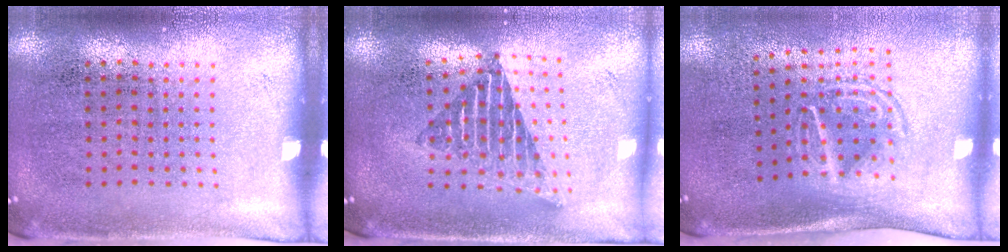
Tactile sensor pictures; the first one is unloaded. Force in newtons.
{"total": 1.9, "press": 1.5, "slide": 1.2}
{"total": 1.6, "press": 1.2, "slide": 1.1}